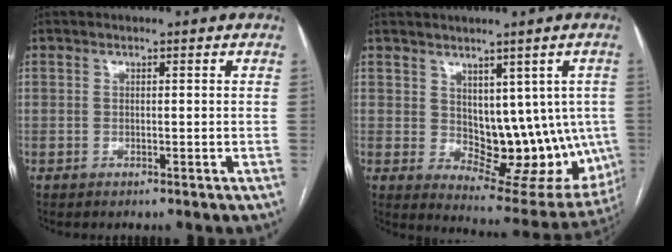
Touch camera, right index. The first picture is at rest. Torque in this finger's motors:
{"motor_torque": [0.28, 0.19, 0.16, 0.02]}